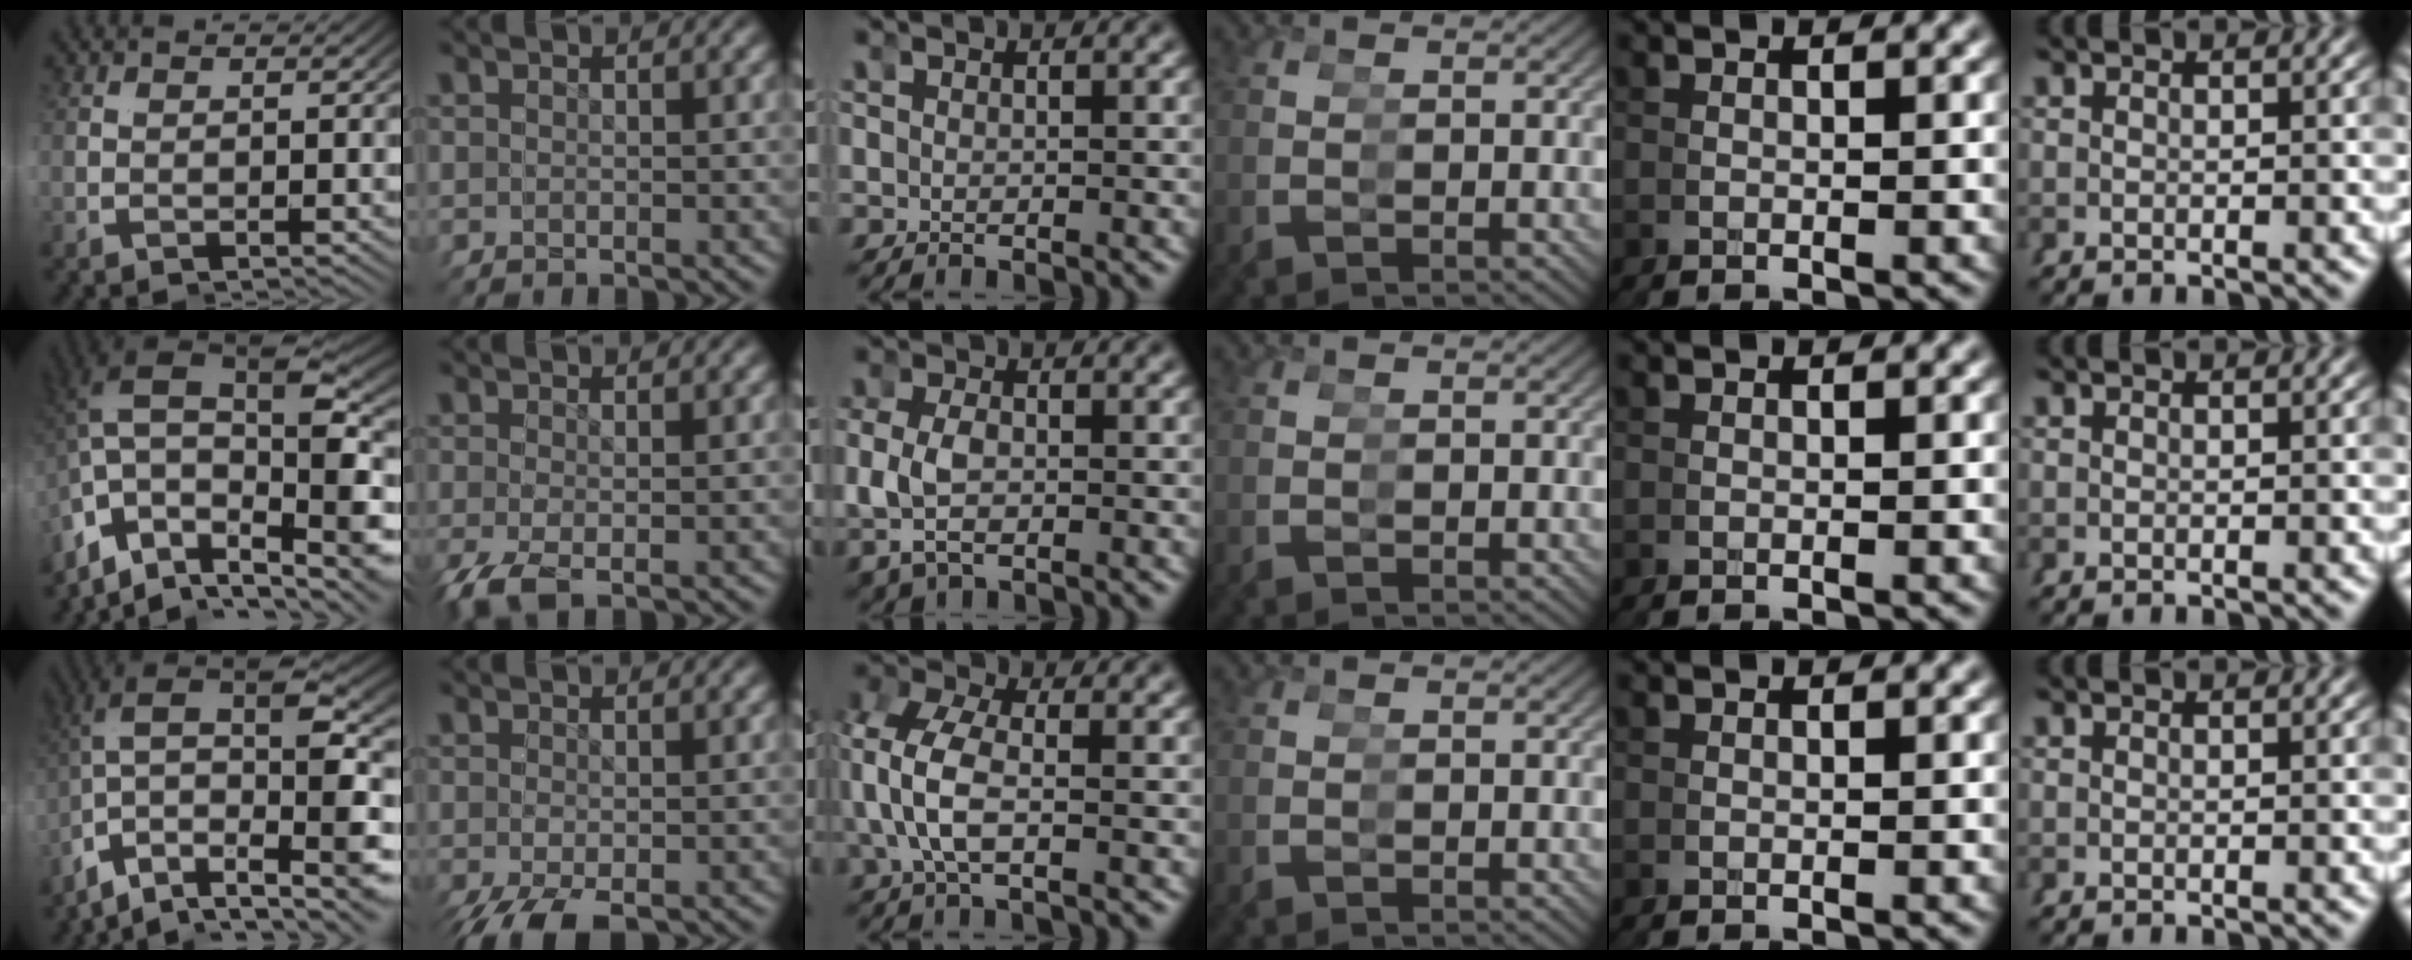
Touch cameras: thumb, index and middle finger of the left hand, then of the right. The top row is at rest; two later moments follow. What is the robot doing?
{"motion": "grasp_and_lifting", "object": "pipette"}